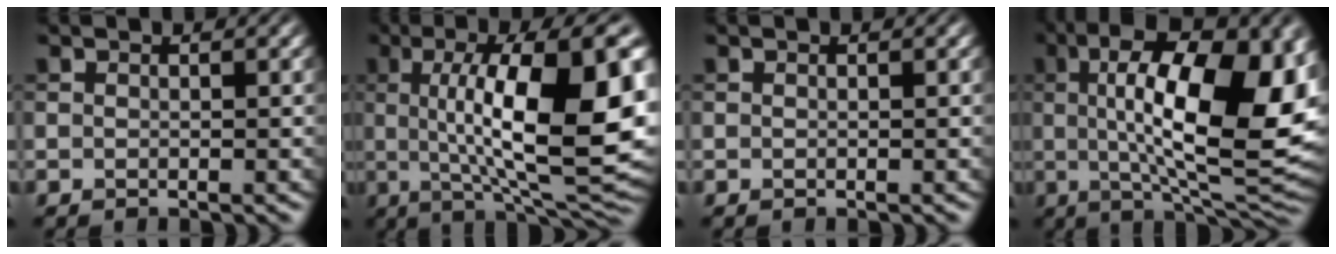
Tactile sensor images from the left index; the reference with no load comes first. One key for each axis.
{"total": 15.3, "fx": 1.7, "fy": 4.6, "fz": 14.5, "tx": -0.210, "ty": -0.001, "tz": 0.023}
{"total": 0.0}
{"total": 17.1, "fx": 2.7, "fy": 6.2, "fz": 15.7, "tx": -0.224, "ty": 0.009, "tz": 0.035}